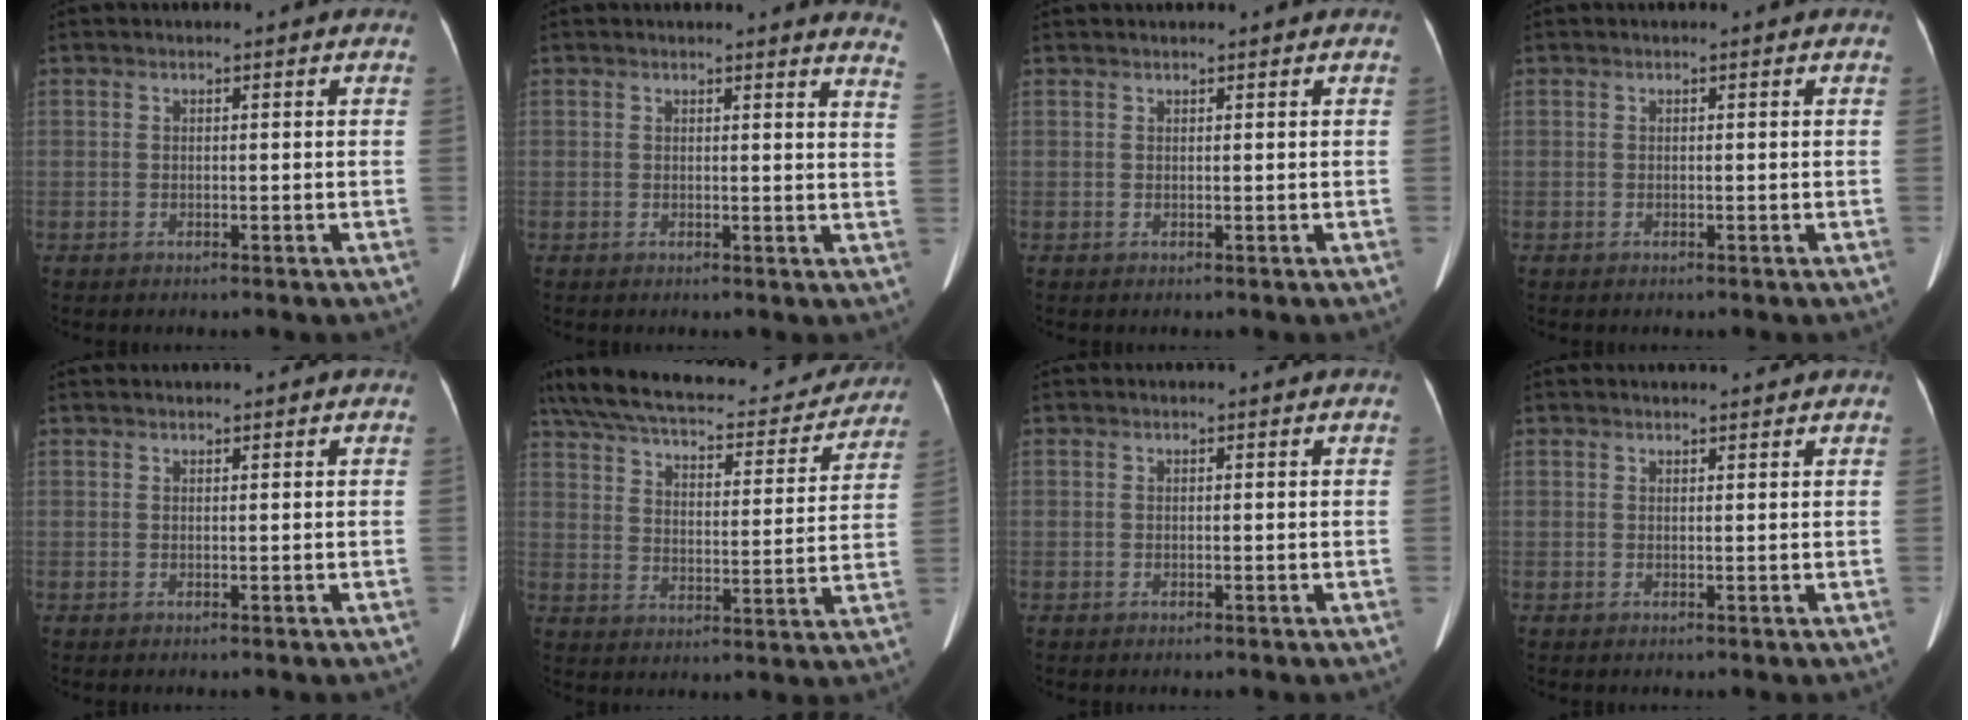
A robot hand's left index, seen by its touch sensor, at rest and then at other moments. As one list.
[{"total": 6.7, "force": [6.5, -0.5, 1.2], "torque": [-0.001, -0.074, 0.039]}, {"total": 2.1, "force": [1.9, 0.2, 0.8], "torque": [-0.010, 0.017, 0.024]}, {"total": 0.0}, {"total": 3.2, "force": [2.9, 0.1, 1.2], "torque": [-0.013, 0.019, 0.035]}, {"total": 24.7, "force": [21.1, 7.3, 10.6], "torque": [-0.179, 0.013, 0.283]}, {"total": 0.7, "force": [0.7, 0.0, 0.3], "torque": [-0.007, 0.000, 0.010]}, {"total": 3.8, "force": [3.7, 0.2, 1.0], "torque": [-0.012, 0.006, 0.041]}]